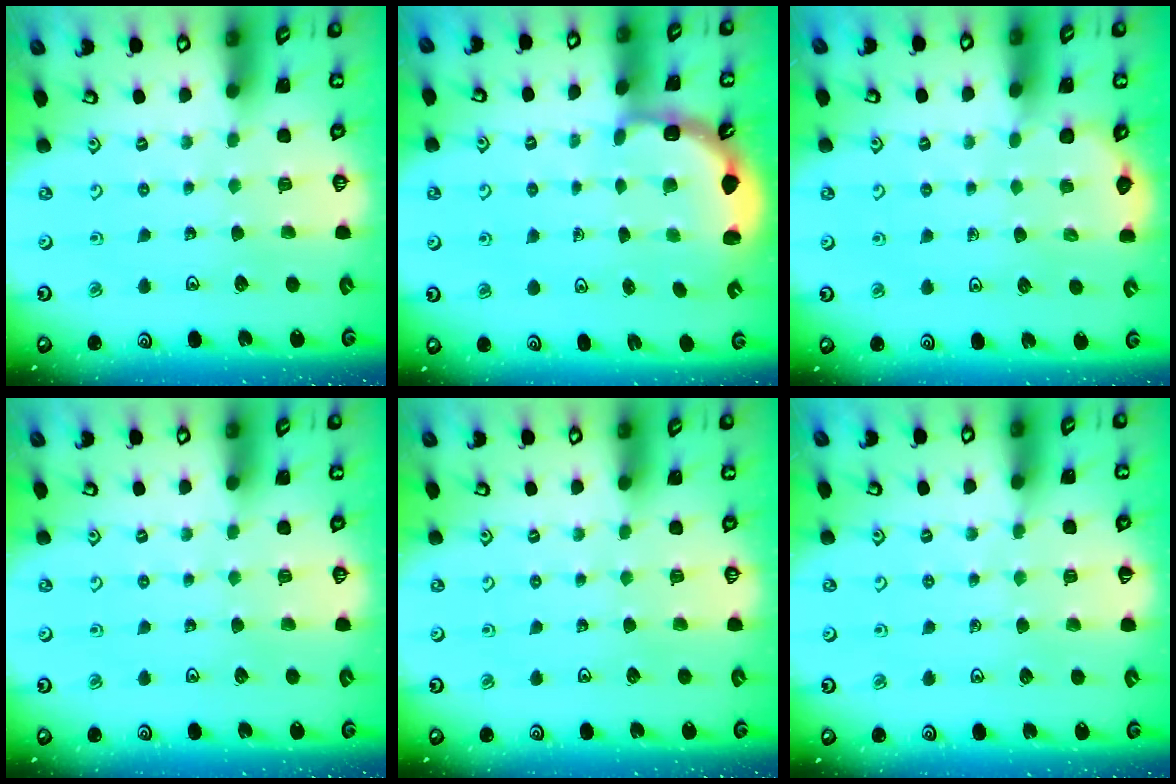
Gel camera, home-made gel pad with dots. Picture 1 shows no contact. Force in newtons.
{"total": 3.2, "press": 2.7, "slide": 1.7}
{"total": 2.0, "press": 2.0, "slide": 0.2}
{"total": 0.0}
{"total": 0.0}
{"total": 3.0, "press": 3.0, "slide": 0.5}